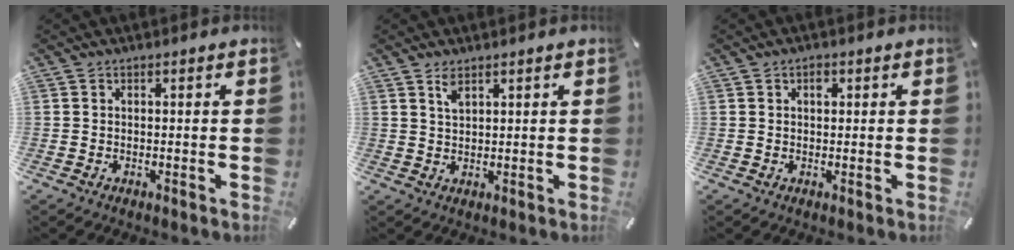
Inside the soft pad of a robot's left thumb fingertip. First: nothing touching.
{"total": 2.9, "force": [2.1, 1.2, 1.7], "torque": [-0.037, 0.000, 0.038]}
{"total": 1.4, "force": [0.5, 1.1, 0.8], "torque": [-0.001, -0.002, 0.005]}